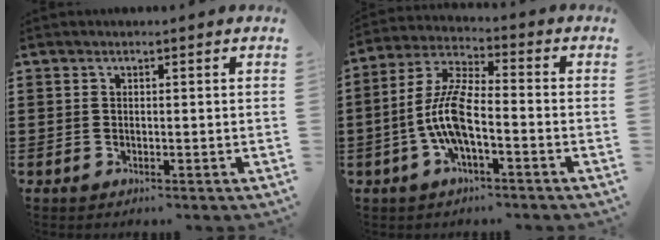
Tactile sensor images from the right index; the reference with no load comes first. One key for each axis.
{"total": 8.6, "fx": -2.7, "fy": 2.5, "fz": 7.7, "tx": -0.179, "ty": -0.008, "tz": -0.057}